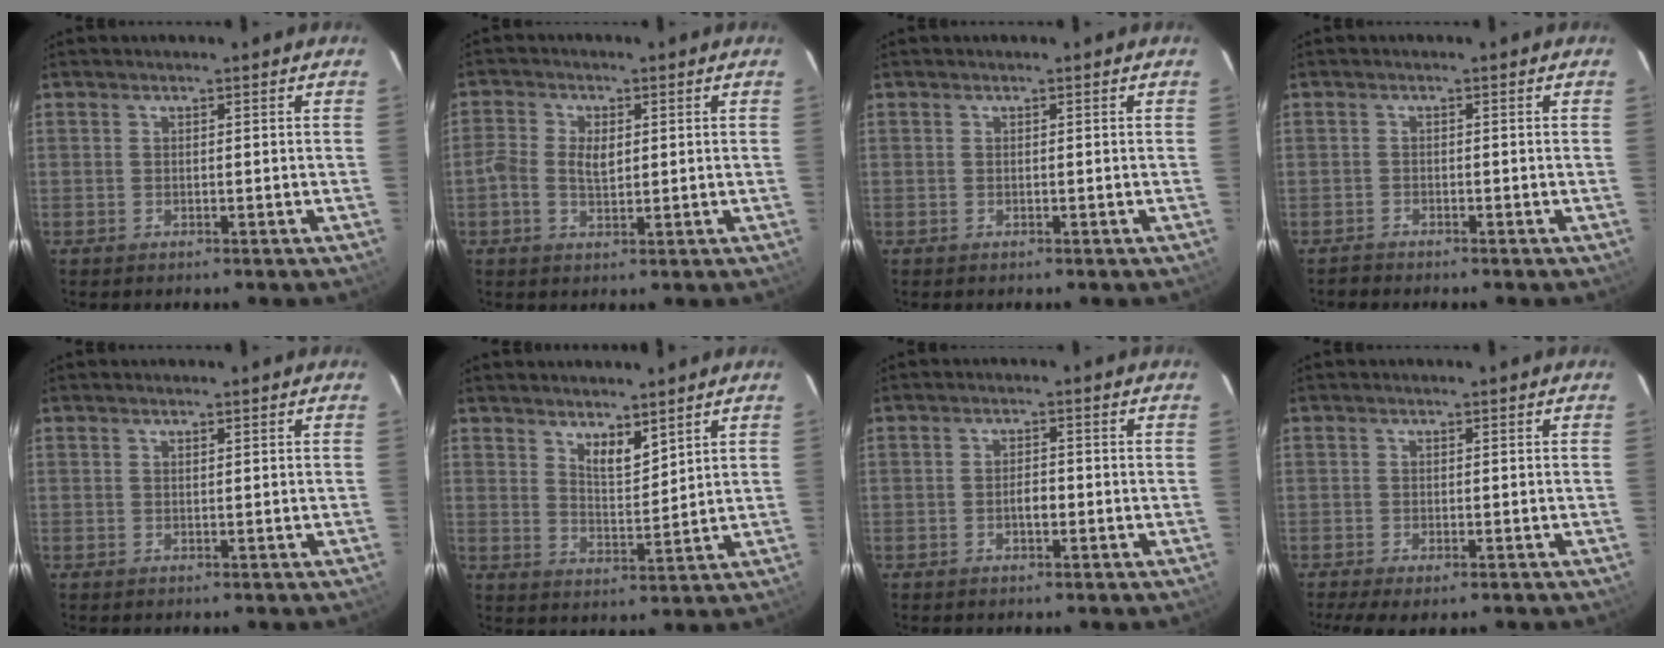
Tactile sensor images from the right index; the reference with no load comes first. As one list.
[{"total": 4.3, "force": [0.0, 2.6, 3.4], "torque": [-0.072, 0.005, -0.005]}, {"total": 0.0}, {"total": 1.3, "force": [-1.3, 0.2, -0.1], "torque": [-0.003, 0.000, -0.023]}, {"total": 0.0}, {"total": 5.2, "force": [4.0, 1.7, 2.9], "torque": [-0.044, -0.002, 0.070]}, {"total": 2.2, "force": [-0.8, 1.1, 1.7], "torque": [-0.032, 0.002, -0.013]}, {"total": 4.8, "force": [-3.1, 1.5, 3.3], "torque": [-0.075, -0.021, -0.051]}]